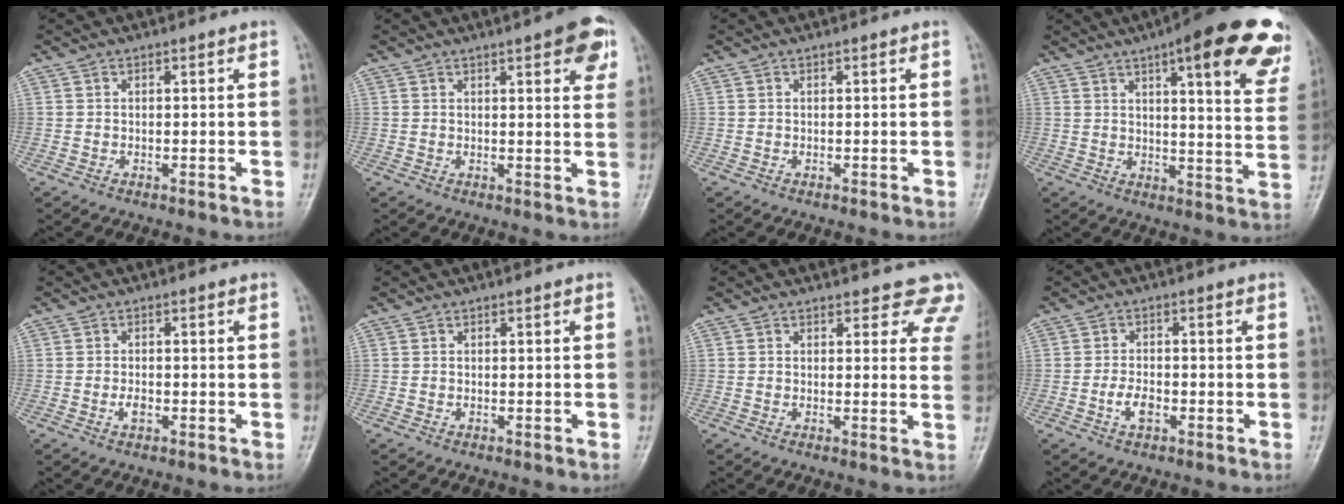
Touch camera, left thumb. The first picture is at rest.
{"total": 7.5, "force": [3.8, 2.3, 6.1], "torque": [-0.050, -0.011, 0.041]}
{"total": 0.0}
{"total": 22.8, "force": [13.2, 5.8, 17.7], "torque": [-0.191, -0.040, 0.155]}
{"total": 1.7, "force": [-0.7, 1.0, 1.2], "torque": [-0.014, 0.002, -0.014]}
{"total": 0.0}
{"total": 7.9, "force": [6.9, 3.4, 1.9], "torque": [0.039, -0.031, 0.049]}
{"total": 3.5, "force": [-1.5, 2.0, 2.5], "torque": [-0.040, 0.009, -0.029]}